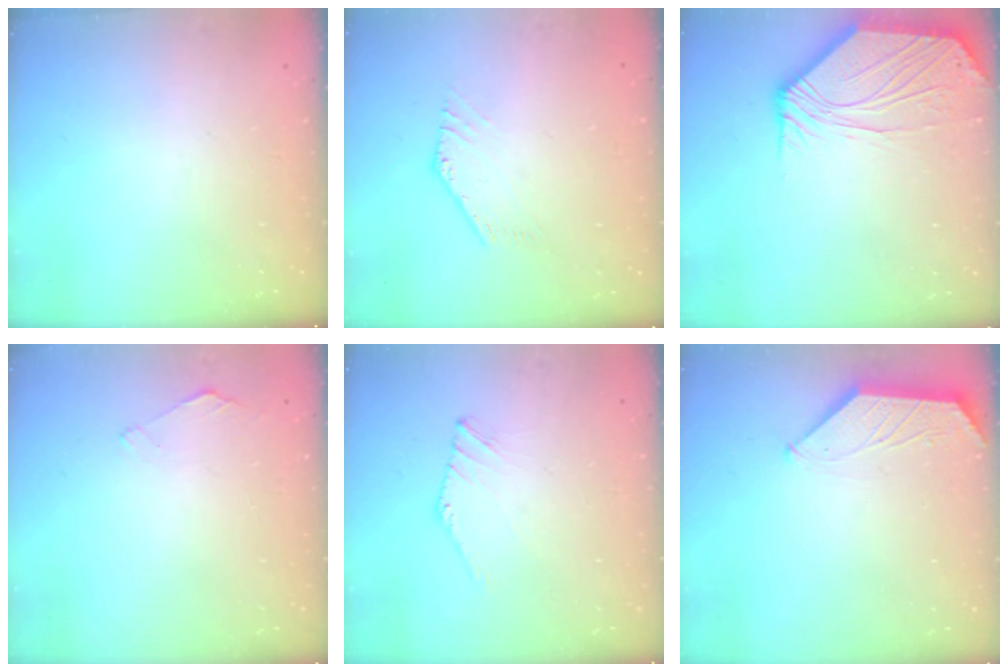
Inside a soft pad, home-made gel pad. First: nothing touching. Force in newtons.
{"total": 0.8, "press": 0.7, "slide": 0.4}
{"total": 9.0, "press": 9.0, "slide": 1.2}
{"total": 1.3, "press": 1.2, "slide": 0.3}
{"total": 1.6, "press": 1.5, "slide": 0.4}
{"total": 1.1, "press": 1.1, "slide": 0.3}